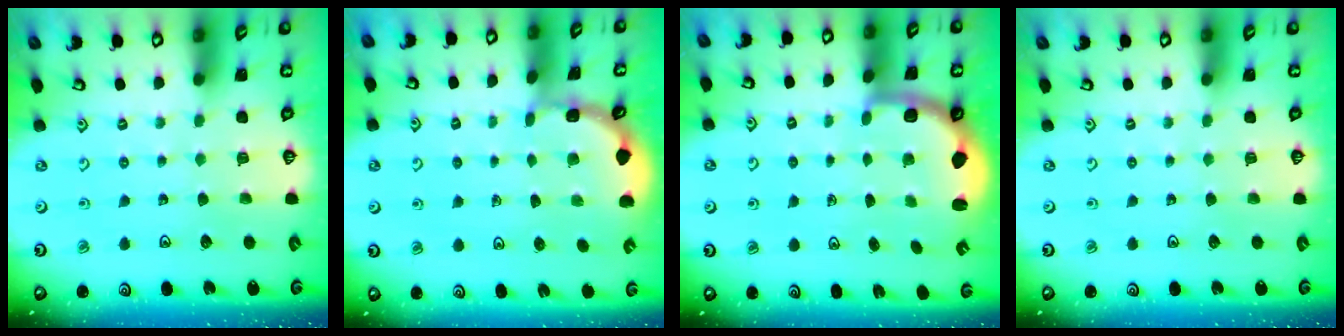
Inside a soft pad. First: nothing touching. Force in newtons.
{"total": 1.5, "press": 1.5, "slide": 0.1}
{"total": 2.2, "press": 1.7, "slide": 1.4}
{"total": 0.0}